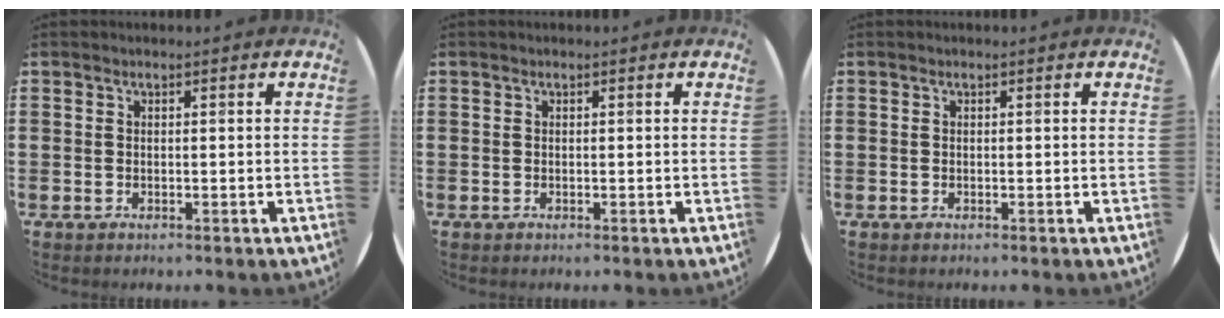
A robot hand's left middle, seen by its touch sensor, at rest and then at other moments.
{"total": 0.0}
{"total": 0.0}